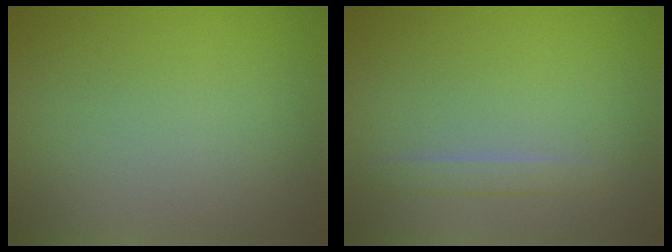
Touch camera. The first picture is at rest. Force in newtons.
{"total": 1.3, "press": 1.3, "slide": 0.1}